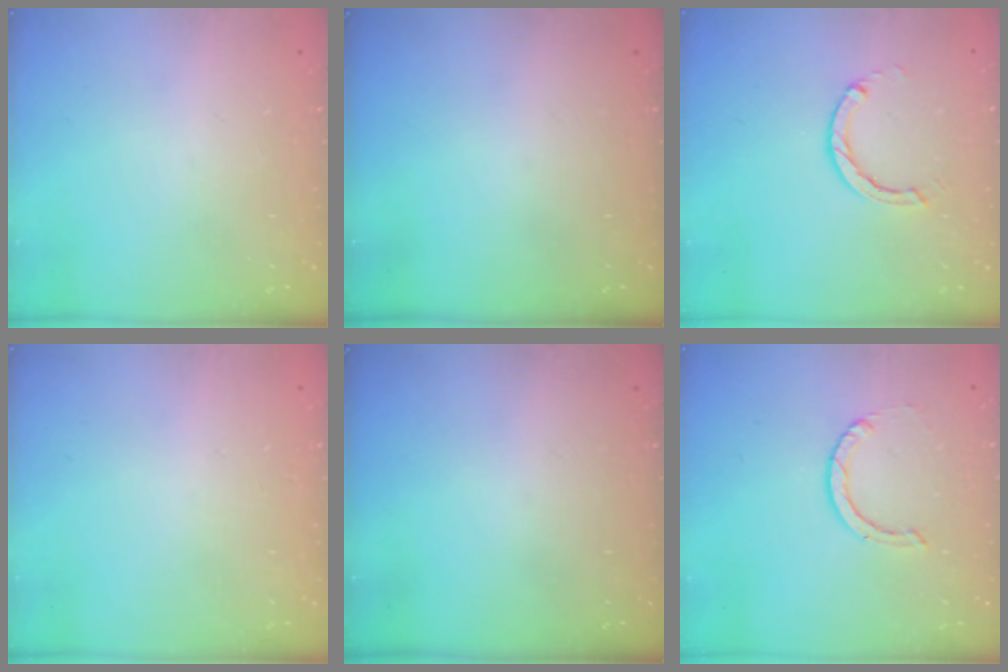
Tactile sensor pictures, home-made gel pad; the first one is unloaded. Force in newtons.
{"total": 0.0}
{"total": 2.9, "press": 2.9, "slide": 0.4}
{"total": 2.6, "press": 2.6, "slide": 0.2}
{"total": 0.0}
{"total": 0.9, "press": 0.9, "slide": 0.1}